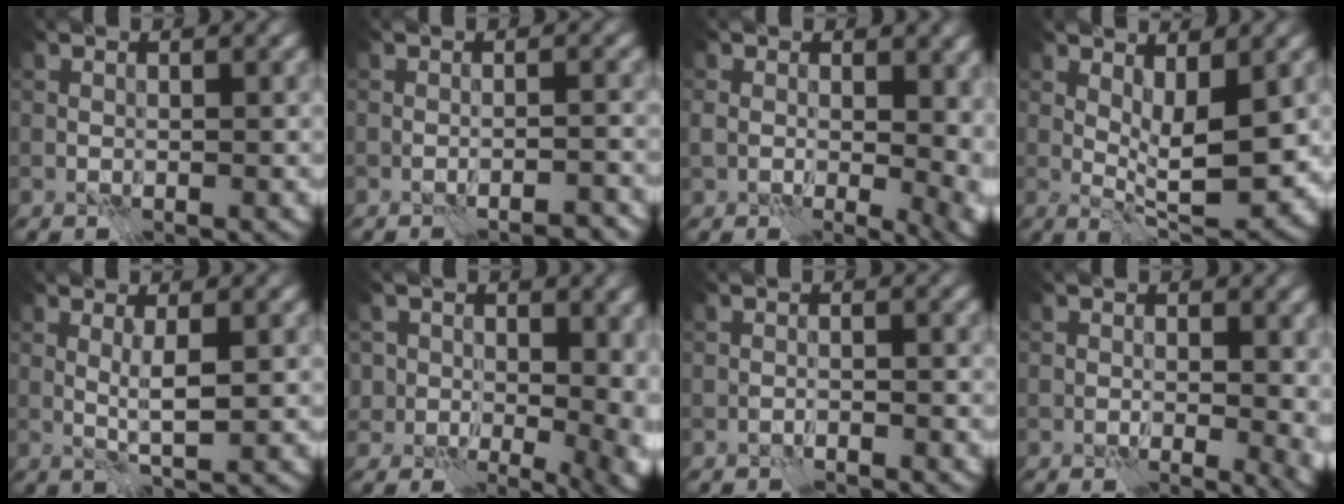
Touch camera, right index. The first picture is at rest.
{"total": 1.8, "force": [-1.6, -0.2, 0.7], "torque": [-0.007, 0.000, -0.024]}
{"total": 8.8, "force": [0.0, 6.0, 6.4], "torque": [-0.085, -0.025, 0.019]}
{"total": 5.2, "force": [1.2, 1.5, 4.8], "torque": [-0.080, -0.014, 0.024]}
{"total": 1.9, "force": [0.2, -0.2, 1.9], "torque": [-0.038, -0.005, 0.003]}
{"total": 7.9, "force": [0.5, 6.2, 4.9], "torque": [-0.059, -0.021, 0.012]}
{"total": 0.9, "force": [-0.8, -0.3, -0.3], "torque": [0.009, -0.002, -0.018]}
{"total": 4.0, "force": [0.3, 2.4, 3.2], "torque": [-0.028, -0.008, 0.006]}